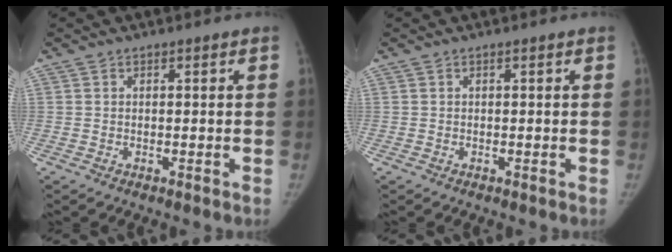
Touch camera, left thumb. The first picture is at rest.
{"total": 0.0}